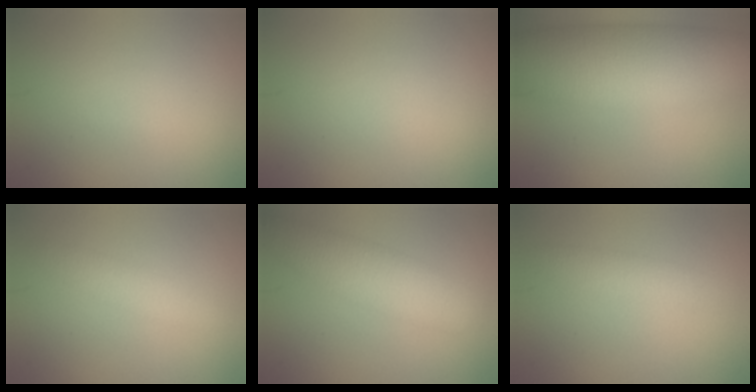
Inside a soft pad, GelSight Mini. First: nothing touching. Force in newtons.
{"total": 0.0}
{"total": 12.0, "press": 11.9, "slide": 0.9}
{"total": 2.0, "press": 2.0, "slide": 0.0}
{"total": 5.4, "press": 5.4, "slide": 0.5}
{"total": 2.4, "press": 2.4, "slide": 0.0}